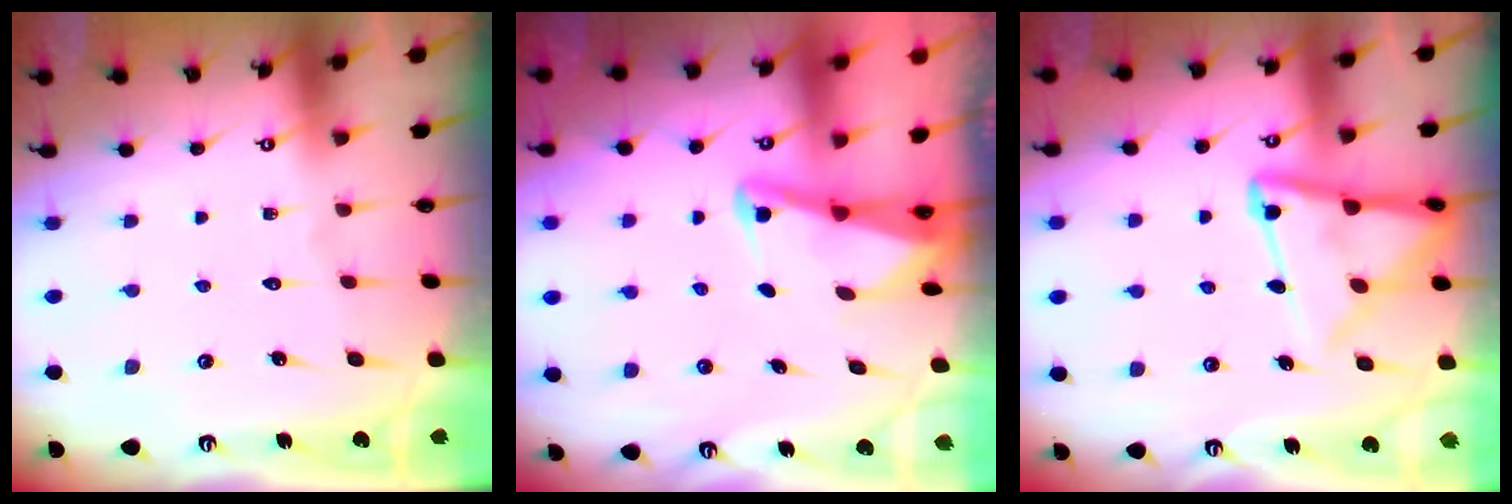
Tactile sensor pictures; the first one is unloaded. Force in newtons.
{"total": 2.6, "press": 2.5, "slide": 0.6}
{"total": 11.7, "press": 11.6, "slide": 1.2}